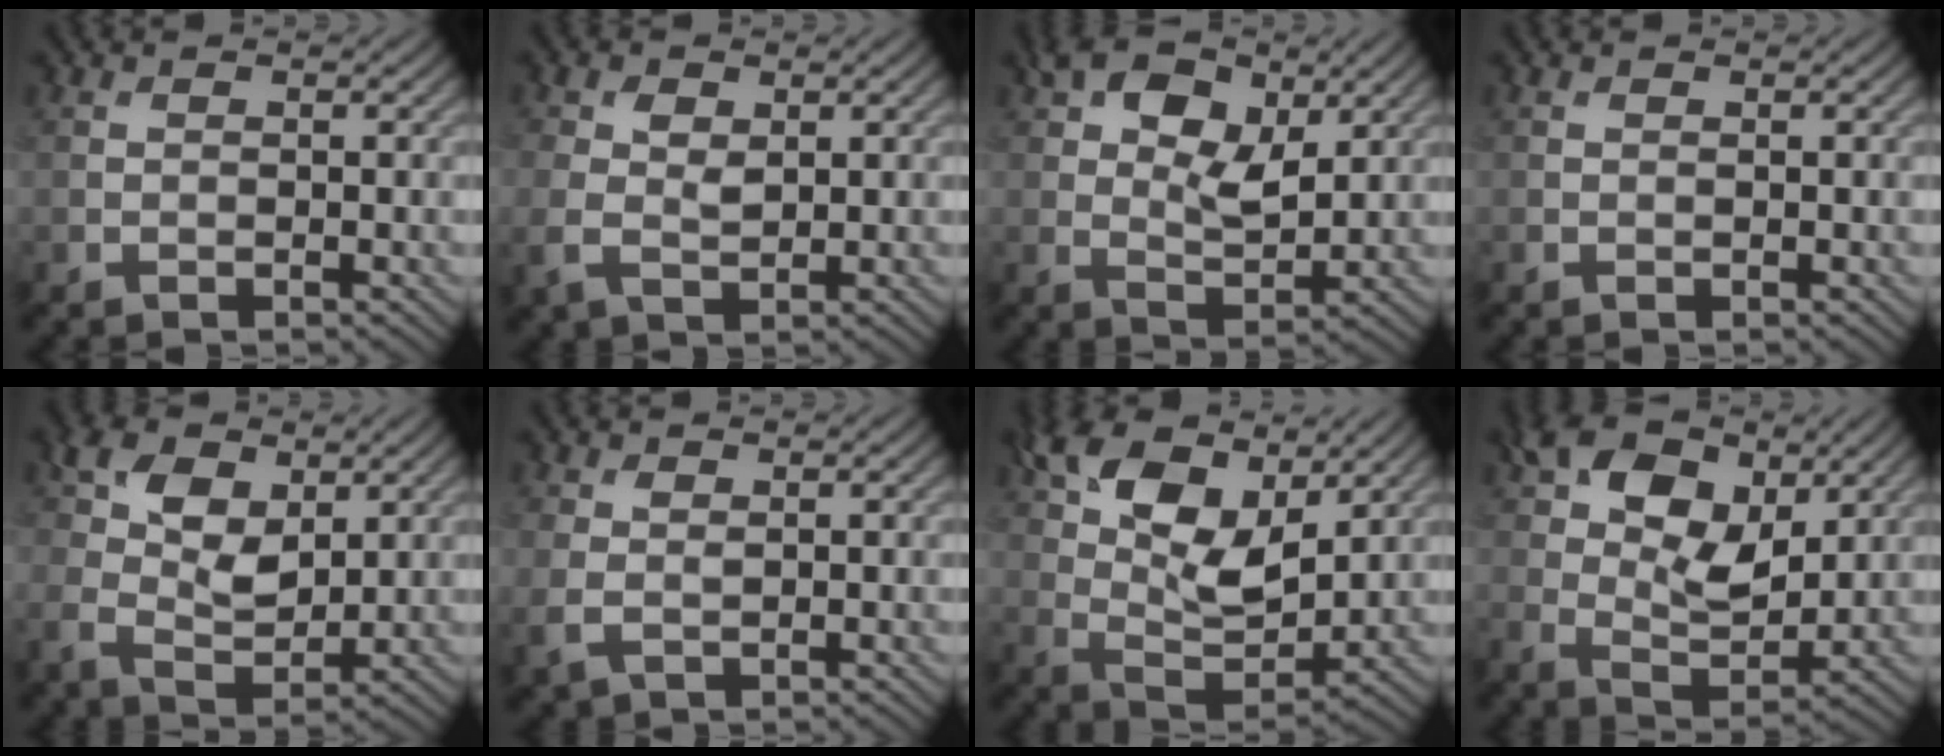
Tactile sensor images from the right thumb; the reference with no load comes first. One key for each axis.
{"total": 3.5, "fx": 0.7, "fy": 2.3, "fz": 2.5, "tx": -0.061, "ty": -0.001, "tz": 0.014}
{"total": 8.1, "fx": 3.6, "fy": 4.6, "fz": 5.6, "tx": -0.110, "ty": 0.002, "tz": 0.063}
{"total": 0.0}
{"total": 7.2, "fx": 2.4, "fy": 4.6, "fz": 4.9, "tx": -0.111, "ty": -0.003, "tz": 0.043}
{"total": 3.0, "fx": 0.2, "fy": 2.1, "fz": 2.2, "tx": -0.057, "ty": -0.004, "tz": 0.007}
{"total": 11.7, "fx": 5.9, "fy": 6.1, "fz": 8.0, "tx": -0.185, "ty": 0.007, "tz": 0.118}
{"total": 10.1, "fx": 4.3, "fy": 6.2, "fz": 6.8, "tx": -0.142, "ty": 0.003, "tz": 0.072}